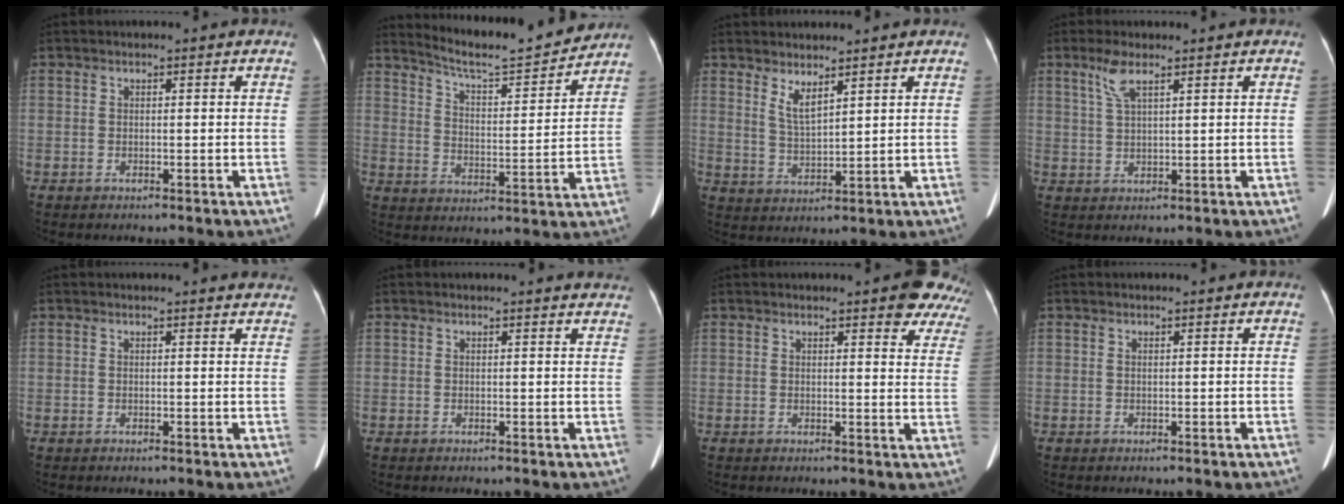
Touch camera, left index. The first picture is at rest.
{"total": 12.5, "force": [12.1, -0.2, 3.0], "torque": [-0.056, -0.007, 0.185]}
{"total": 3.6, "force": [2.7, 0.6, 2.3], "torque": [-0.050, -0.013, 0.060]}
{"total": 3.5, "force": [2.2, 0.7, 2.7], "torque": [-0.065, 0.009, 0.051]}
{"total": 4.3, "force": [4.2, 0.6, 0.6], "torque": [-0.006, -0.004, 0.028]}
{"total": 4.3, "force": [4.2, 0.5, 0.6], "torque": [-0.007, -0.005, 0.028]}
{"total": 9.0, "force": [7.4, 2.4, 4.6], "torque": [-0.026, -0.018, 0.063]}
{"total": 0.0}